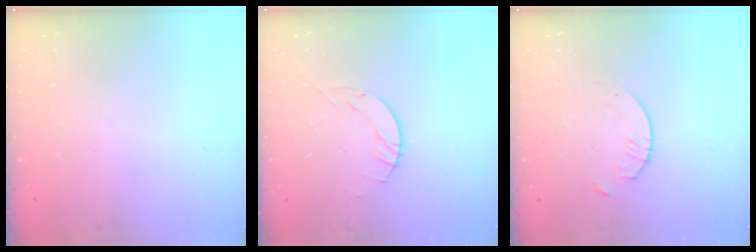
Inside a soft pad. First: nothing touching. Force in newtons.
{"total": 2.9, "press": 2.9, "slide": 0.4}
{"total": 2.1, "press": 2.1, "slide": 0.3}